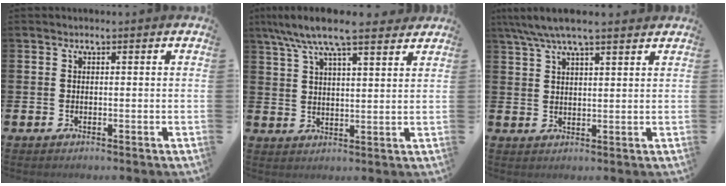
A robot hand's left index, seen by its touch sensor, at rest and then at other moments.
{"total": 8.8, "force": [8.0, 1.3, 3.5], "torque": [-0.089, -0.040, 0.141]}
{"total": 5.9, "force": [5.1, 1.1, 2.8], "torque": [-0.064, -0.011, 0.093]}